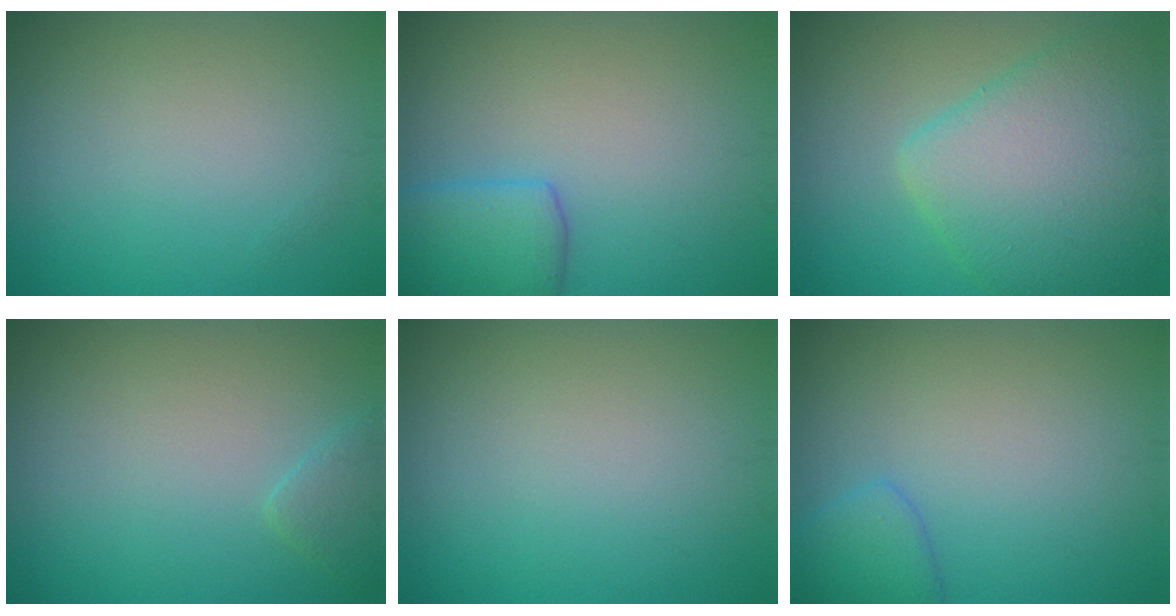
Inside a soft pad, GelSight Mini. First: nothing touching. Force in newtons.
{"total": 3.9, "press": 3.9, "slide": 0.3}
{"total": 8.1, "press": 8.1, "slide": 0.3}
{"total": 1.5, "press": 1.5, "slide": 0.1}
{"total": 0.0}
{"total": 2.4, "press": 2.4, "slide": 0.2}